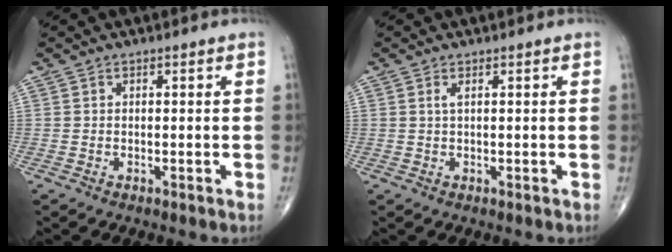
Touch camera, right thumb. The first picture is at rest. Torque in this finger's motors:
{"motor_torque": [0.08, 0.07, 0.29, 0.35, 0.04]}